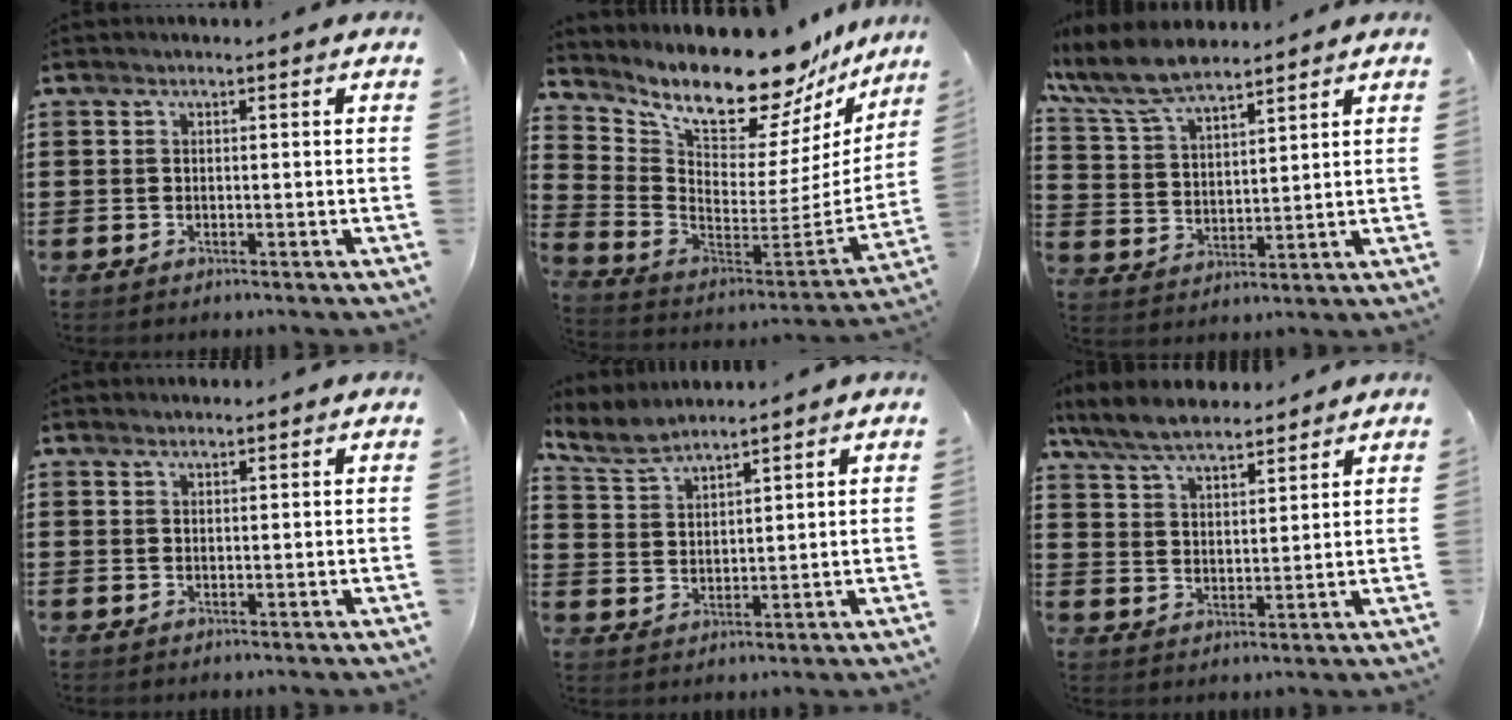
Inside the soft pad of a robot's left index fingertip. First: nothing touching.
{"total": 13.7, "force": [11.8, 3.4, 6.0], "torque": [-0.121, -0.102, 0.195]}
{"total": 8.0, "force": [7.0, 2.0, 3.3], "torque": [-0.092, -0.018, 0.128]}
{"total": 0.9, "force": [0.9, 0.2, 0.1], "torque": [-0.004, 0.000, 0.018]}
{"total": 4.5, "force": [4.1, 1.1, 1.5], "torque": [-0.045, -0.011, 0.077]}
{"total": 7.1, "force": [6.3, 1.8, 2.7], "torque": [-0.074, -0.011, 0.119]}